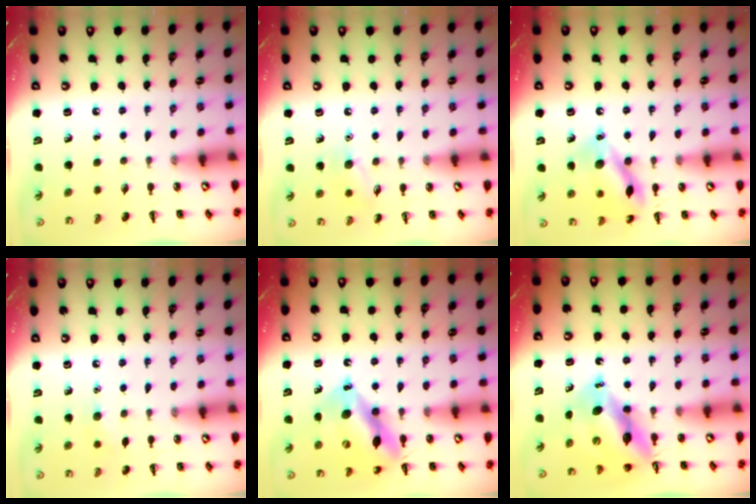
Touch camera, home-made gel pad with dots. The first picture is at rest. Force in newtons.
{"total": 8.5, "press": 8.4, "slide": 1.7}
{"total": 14.4, "press": 14.3, "slide": 1.4}
{"total": 4.9, "press": 4.7, "slide": 1.4}
{"total": 14.0, "press": 13.5, "slide": 3.9}
{"total": 11.6, "press": 10.9, "slide": 3.8}